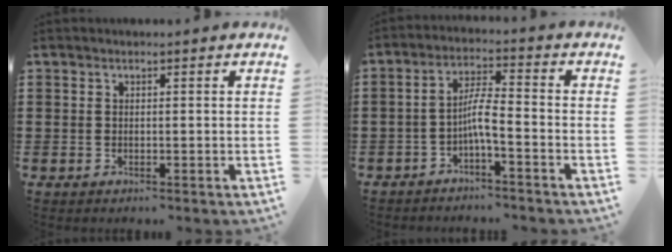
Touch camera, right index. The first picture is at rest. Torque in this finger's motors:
{"motor_torque": [0.33, -0.10, 0.34, 0.11]}